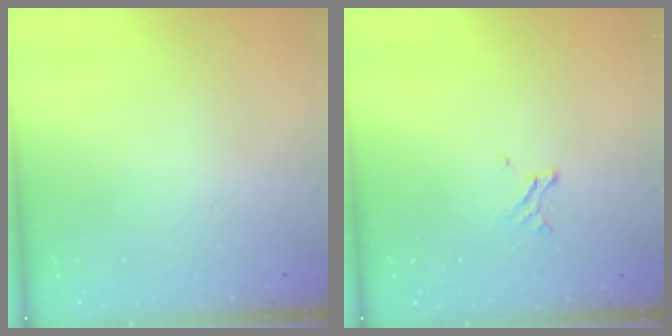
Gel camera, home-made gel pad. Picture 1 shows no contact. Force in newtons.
{"total": 1.6, "press": 1.6, "slide": 0.2}